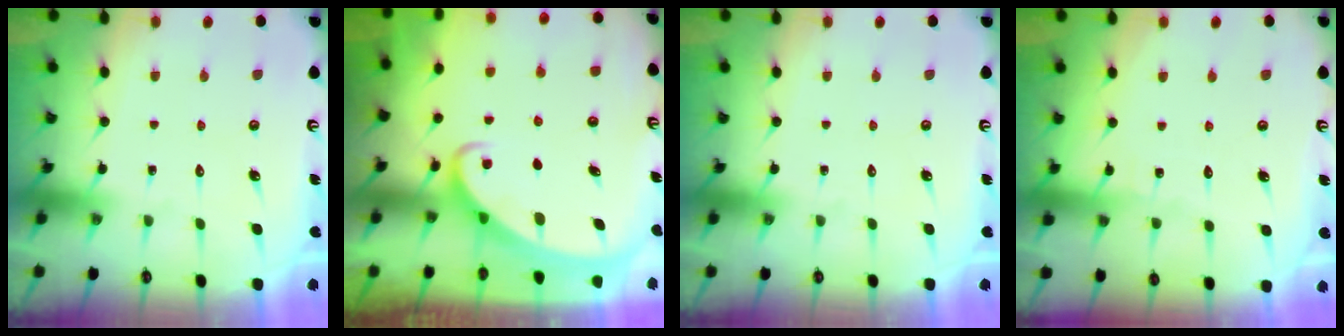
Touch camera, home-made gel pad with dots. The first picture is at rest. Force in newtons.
{"total": 2.2, "press": 2.2, "slide": 0.3}
{"total": 0.0}
{"total": 2.4, "press": 2.4, "slide": 0.3}